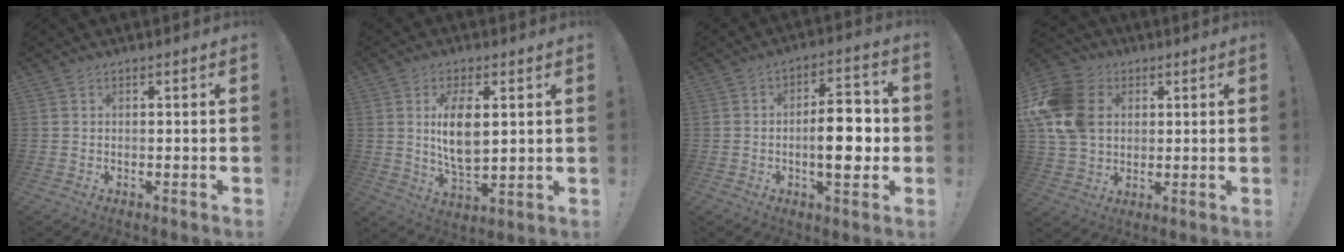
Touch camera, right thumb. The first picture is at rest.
{"total": 10.5, "force": [2.3, 5.1, 8.9], "torque": [-0.172, -0.015, 0.033]}
{"total": 12.4, "force": [-1.5, 4.9, 11.3], "torque": [-0.162, 0.008, -0.031]}
{"total": 16.9, "force": [3.2, 13.8, 9.1], "torque": [-0.168, -0.003, 0.067]}